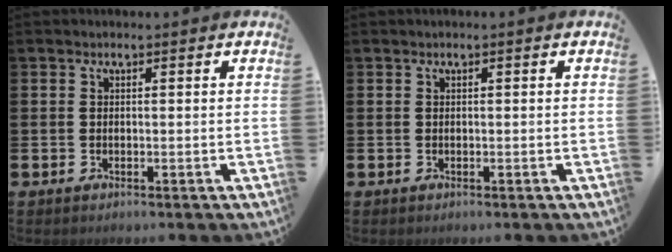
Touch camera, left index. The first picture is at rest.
{"total": 0.0}